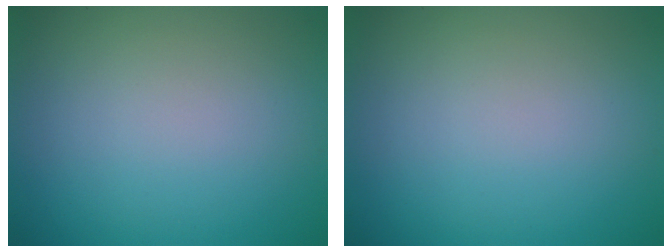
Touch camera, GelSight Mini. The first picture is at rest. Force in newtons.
{"total": 0.0}